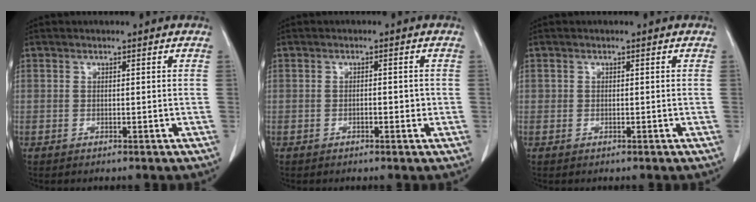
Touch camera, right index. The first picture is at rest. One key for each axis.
{"total": 1.5, "fx": -0.4, "fy": 0.6, "fz": 1.3, "tx": -0.019, "ty": 0.003, "tz": -0.005}
{"total": 0.0}